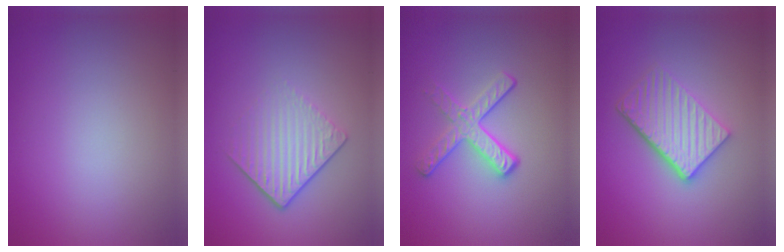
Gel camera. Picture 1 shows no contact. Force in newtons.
{"total": 4.2, "press": 2.7, "slide": 3.3}
{"total": 3.1, "press": 2.4, "slide": 1.9}
{"total": 4.7, "press": 3.5, "slide": 3.1}